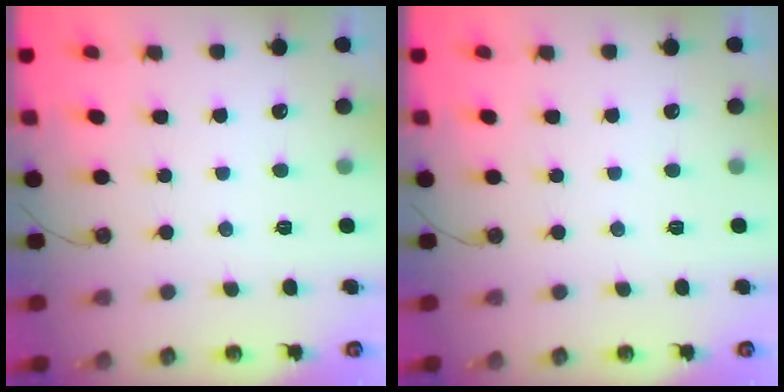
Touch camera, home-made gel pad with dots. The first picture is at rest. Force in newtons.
{"total": 0.0}